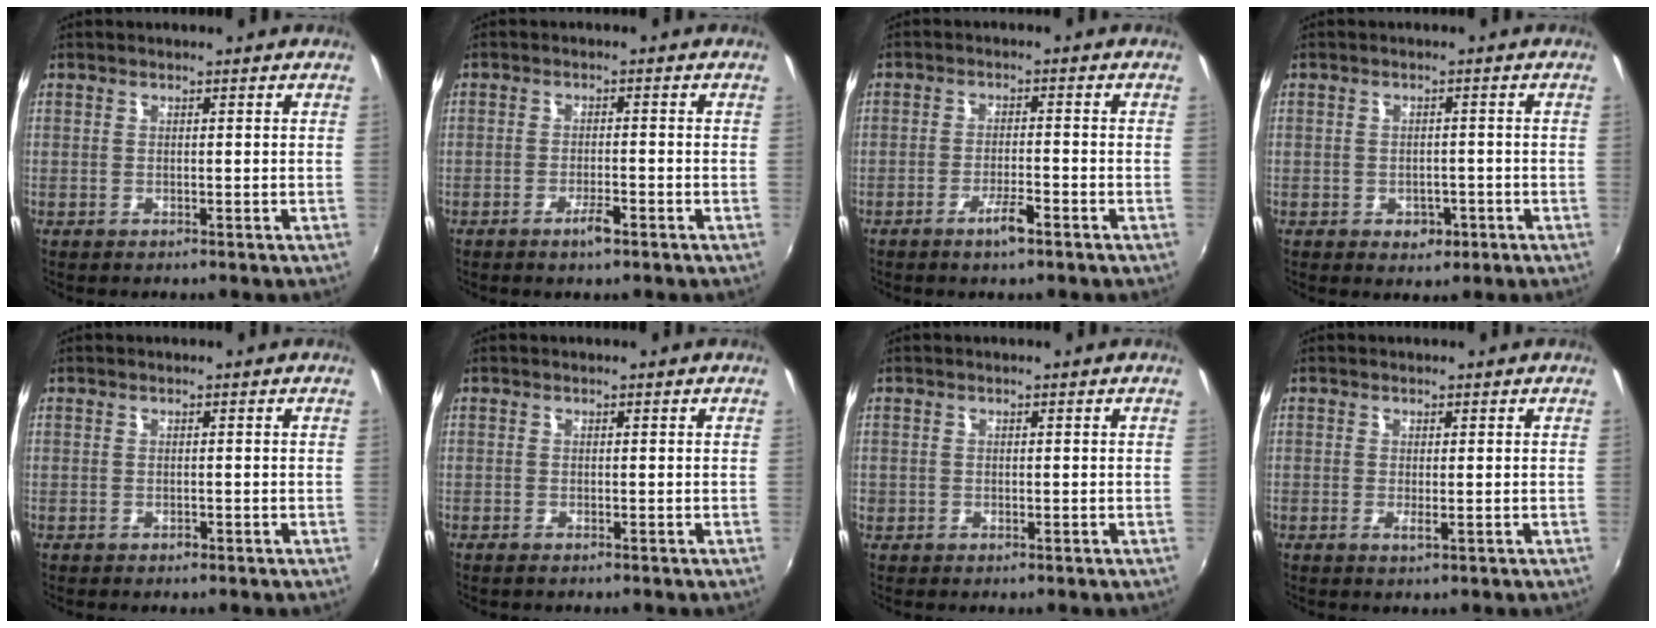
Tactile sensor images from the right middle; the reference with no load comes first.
{"total": 2.7, "force": [-1.9, 0.6, 1.8], "torque": [-0.042, -0.004, -0.034]}
{"total": 3.6, "force": [-2.5, 0.6, 2.5], "torque": [-0.058, -0.004, -0.045]}
{"total": 3.3, "force": [-1.3, 2.8, 1.3], "torque": [-0.026, 0.002, -0.009]}
{"total": 0.6, "force": [-0.4, 0.4, 0.0], "torque": [0.000, -0.003, -0.007]}
{"total": 0.7, "force": [-0.5, 0.1, 0.5], "torque": [-0.009, -0.002, -0.010]}
{"total": 1.4, "force": [-0.5, 1.2, 0.4], "torque": [-0.009, -0.002, -0.011]}
{"total": 1.2, "force": [-0.1, 0.1, 1.2], "torque": [-0.023, -0.004, -0.004]}